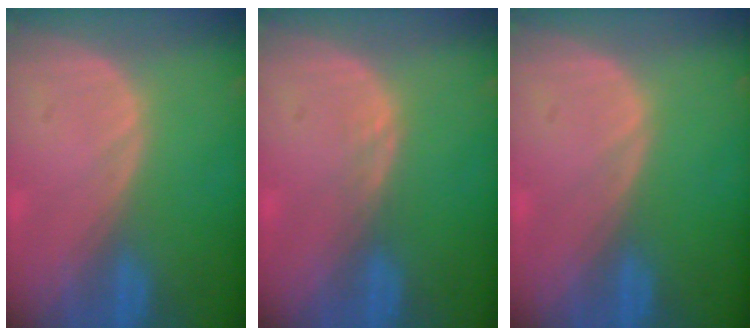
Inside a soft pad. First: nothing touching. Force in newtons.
{"total": 0.7, "press": 0.7, "slide": 0.1}
{"total": 0.0}